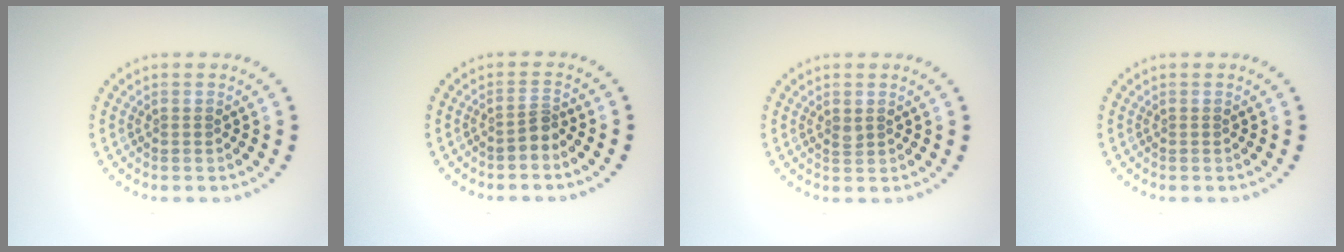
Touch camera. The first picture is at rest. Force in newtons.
{"total": 1.2, "press": 0.7, "slide": 1.0}
{"total": 0.6, "press": 0.6, "slide": 0.3}
{"total": 0.0}